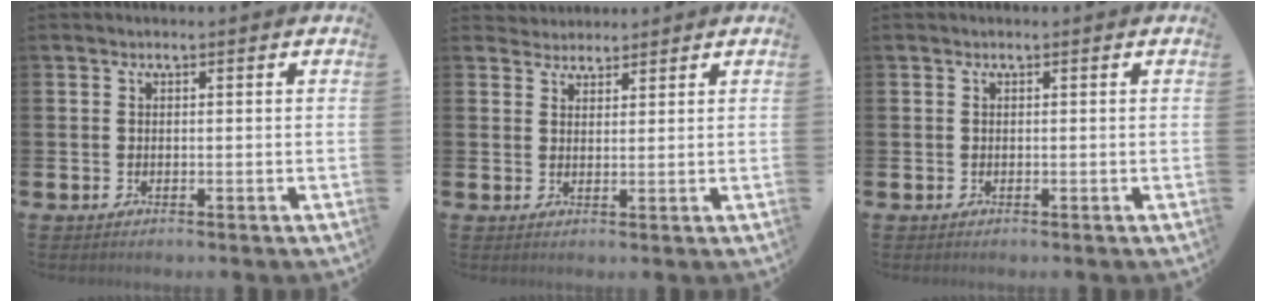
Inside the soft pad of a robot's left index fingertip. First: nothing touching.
{"total": 2.7, "force": [2.4, 1.0, -0.4], "torque": [0.006, -0.009, 0.044]}
{"total": 0.0}